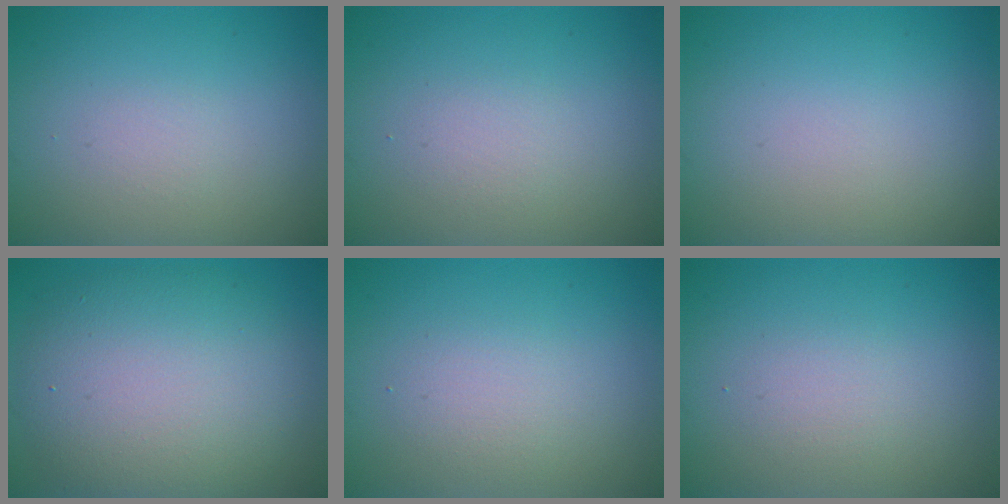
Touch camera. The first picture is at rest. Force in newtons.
{"total": 1.2, "press": 1.2, "slide": 0.0}
{"total": 0.0}
{"total": 9.0, "press": 9.0, "slide": 0.5}
{"total": 1.8, "press": 1.8, "slide": 0.1}
{"total": 1.4, "press": 1.3, "slide": 0.1}